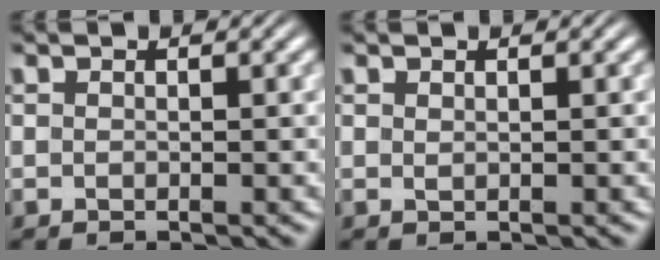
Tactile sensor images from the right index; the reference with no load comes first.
{"total": 0.5, "force": [0.3, -0.4, 0.1], "torque": [0.003, -0.003, 0.011]}